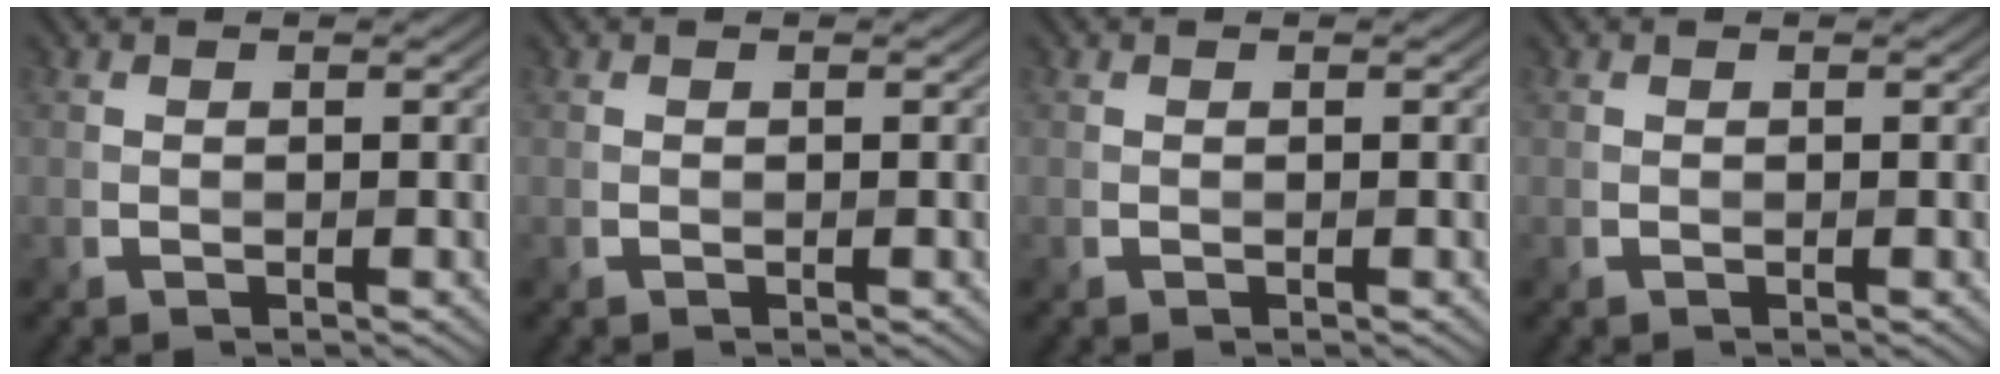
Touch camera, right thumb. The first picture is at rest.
{"total": 0.0}
{"total": 0.0}
{"total": 0.0}